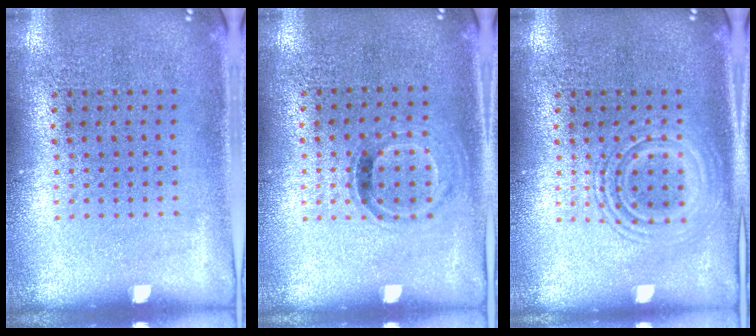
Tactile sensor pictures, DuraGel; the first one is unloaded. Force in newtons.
{"total": 0.8, "press": 0.7, "slide": 0.4}
{"total": 2.8, "press": 2.8, "slide": 0.4}